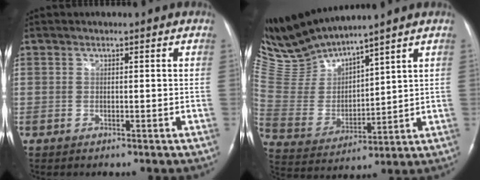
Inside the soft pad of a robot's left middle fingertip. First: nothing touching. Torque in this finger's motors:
{"motor_torque": [0.02, -0.34, -0.03, 0.03]}